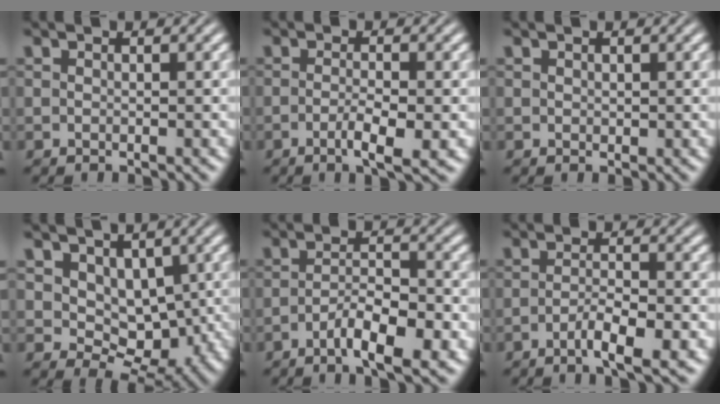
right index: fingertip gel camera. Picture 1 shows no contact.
{"total": 3.1, "force": [-1.3, 0.0, 2.8], "torque": [-0.045, -0.007, -0.021]}
{"total": 0.6, "force": [0.3, -0.6, -0.1], "torque": [0.008, -0.005, 0.014]}
{"total": 6.3, "force": [0.3, 4.6, 4.4], "torque": [-0.073, -0.034, 0.026]}
{"total": 4.9, "force": [-2.8, 0.9, 3.9], "torque": [-0.048, -0.008, -0.044]}
{"total": 3.6, "force": [-2.2, 0.0, 2.8], "torque": [-0.041, -0.008, -0.035]}